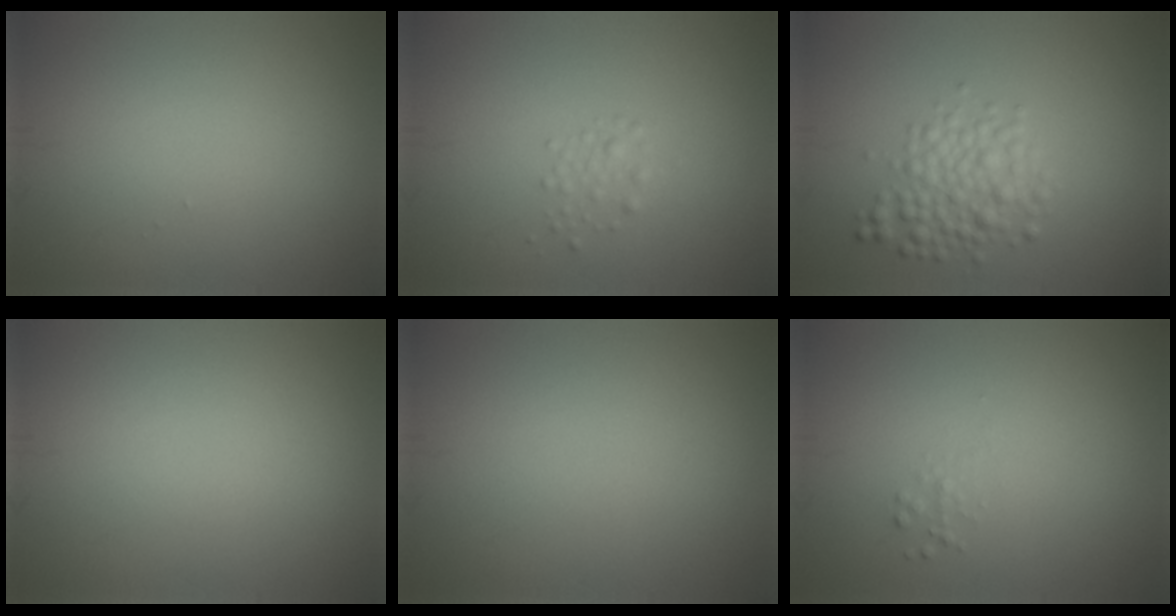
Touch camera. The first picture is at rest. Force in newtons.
{"total": 1.1, "press": 1.1, "slide": 0.1}
{"total": 3.6, "press": 3.6, "slide": 0.1}
{"total": 0.0}
{"total": 0.0}
{"total": 0.6, "press": 0.6, "slide": 0.0}